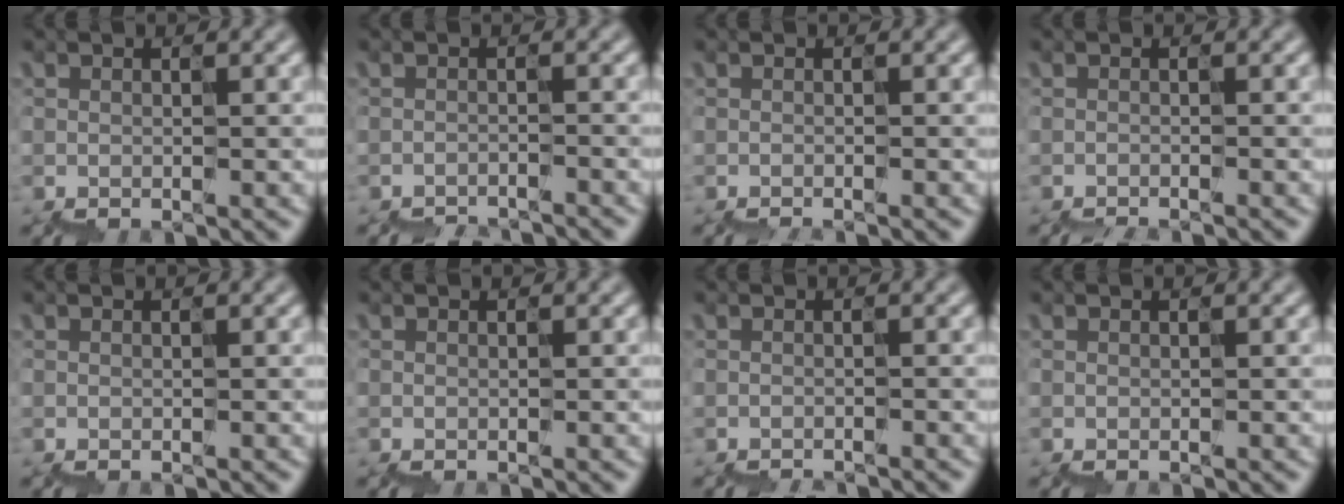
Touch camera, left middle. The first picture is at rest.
{"total": 2.9, "force": [-2.9, -0.3, -0.5], "torque": [0.004, -0.014, -0.037]}
{"total": 0.6, "force": [-0.6, -0.2, -0.1], "torque": [-0.001, -0.011, -0.010]}
{"total": 1.0, "force": [-1.0, -0.2, -0.3], "torque": [0.002, -0.015, -0.019]}
{"total": 0.0}
{"total": 0.0}
{"total": 1.2, "force": [-1.1, -0.1, -0.2], "torque": [0.007, -0.015, -0.013]}
{"total": 0.0}